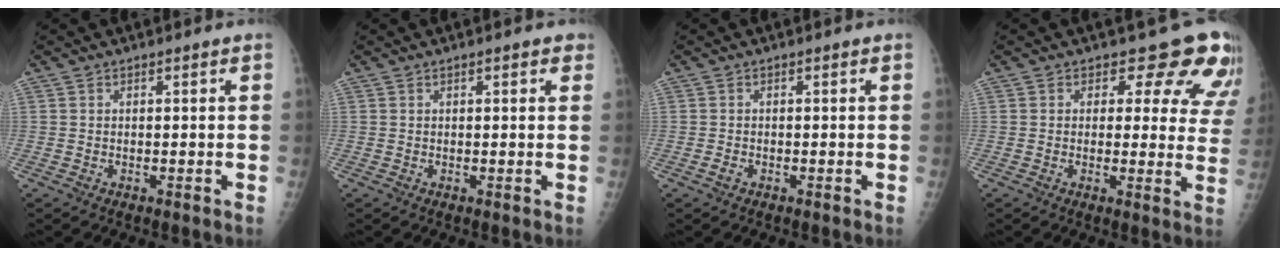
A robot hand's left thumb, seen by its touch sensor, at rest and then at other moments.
{"total": 2.1, "force": [1.1, 0.8, 1.5], "torque": [-0.012, 0.000, 0.011]}
{"total": 1.0, "force": [-0.5, 0.6, 0.5], "torque": [-0.012, -0.001, -0.010]}
{"total": 11.3, "force": [8.8, 5.7, 4.2], "torque": [0.008, -0.046, 0.070]}